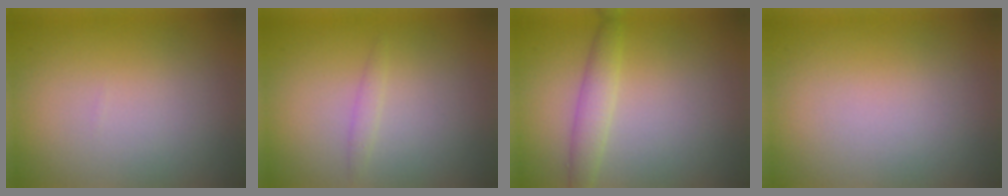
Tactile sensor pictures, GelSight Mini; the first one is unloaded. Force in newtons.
{"total": 0.8, "press": 0.8, "slide": 0.1}
{"total": 2.3, "press": 2.3, "slide": 0.0}
{"total": 0.0}